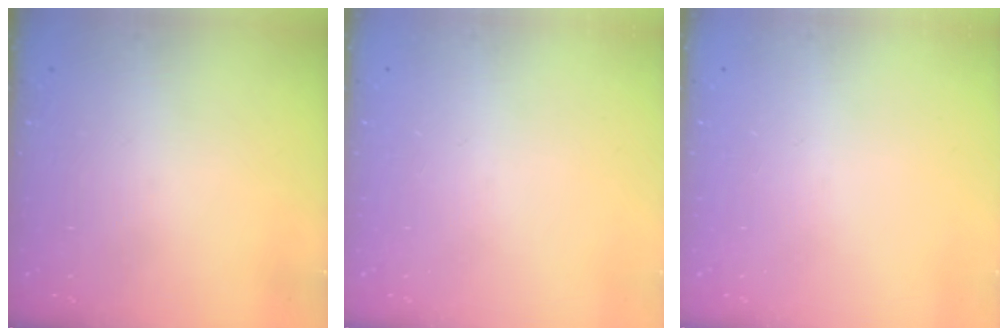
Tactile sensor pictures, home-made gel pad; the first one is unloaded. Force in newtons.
{"total": 0.0}
{"total": 0.0}